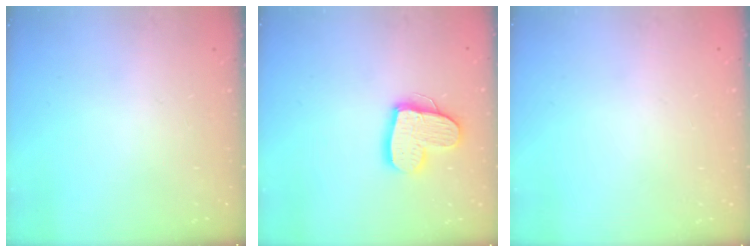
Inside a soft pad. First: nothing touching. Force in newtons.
{"total": 14.4, "press": 14.3, "slide": 1.3}
{"total": 0.0}